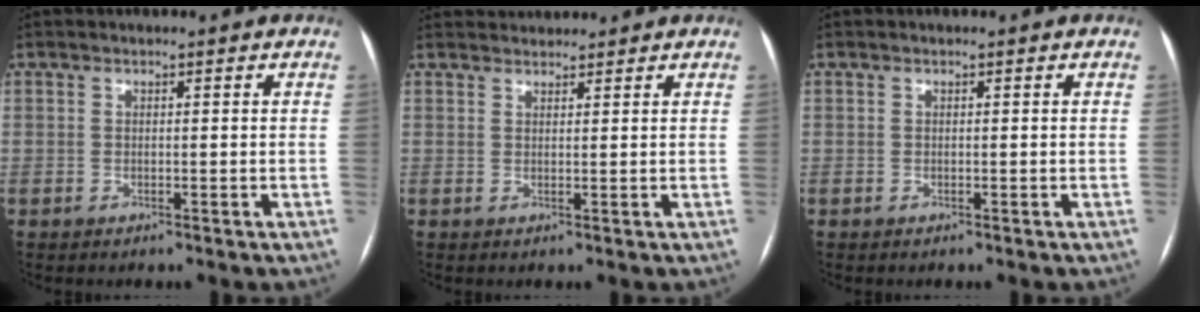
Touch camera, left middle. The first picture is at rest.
{"total": 3.1, "force": [3.1, 0.5, -0.1], "torque": [-0.002, 0.029, 0.054]}
{"total": 0.0}